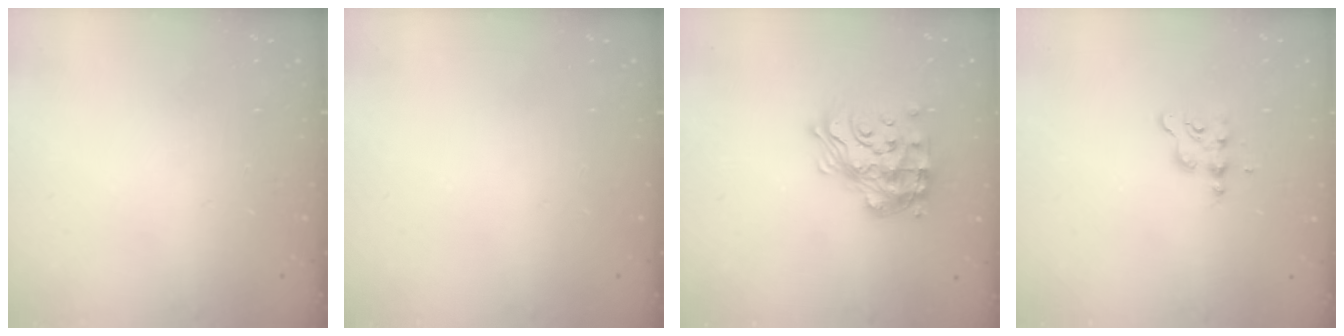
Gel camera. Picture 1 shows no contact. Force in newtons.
{"total": 0.0}
{"total": 18.4, "press": 18.4, "slide": 1.0}
{"total": 2.7, "press": 2.6, "slide": 0.4}